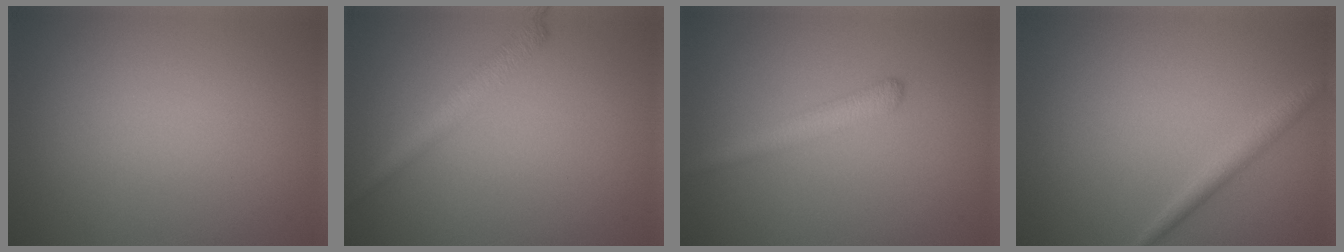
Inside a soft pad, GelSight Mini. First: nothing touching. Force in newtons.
{"total": 2.2, "press": 2.2, "slide": 0.1}
{"total": 2.4, "press": 2.3, "slide": 0.1}
{"total": 1.6, "press": 1.6, "slide": 0.1}